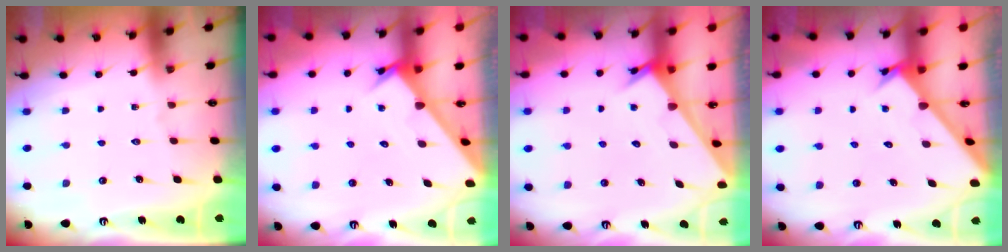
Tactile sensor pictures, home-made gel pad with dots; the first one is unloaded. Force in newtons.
{"total": 2.9, "press": 2.9, "slide": 0.1}
{"total": 2.6, "press": 2.6, "slide": 0.1}
{"total": 2.4, "press": 2.4, "slide": 0.1}